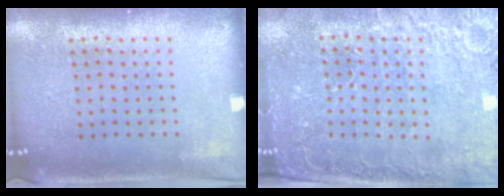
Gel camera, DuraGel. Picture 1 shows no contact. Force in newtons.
{"total": 3.0, "press": 3.0, "slide": 0.5}